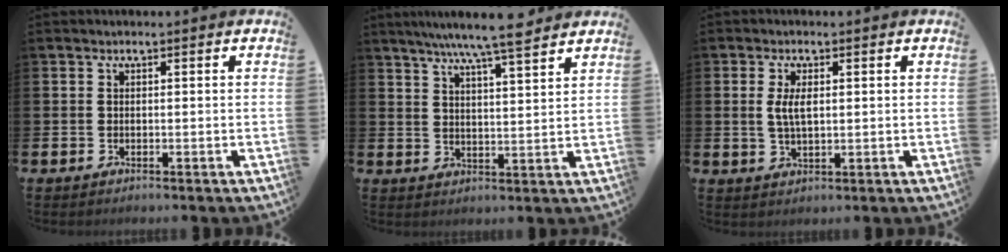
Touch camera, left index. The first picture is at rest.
{"total": 7.7, "force": [6.9, 0.1, 3.3], "torque": [-0.074, -0.029, 0.122]}
{"total": 3.3, "force": [0.9, 1.4, 2.9], "torque": [-0.052, 0.004, 0.012]}